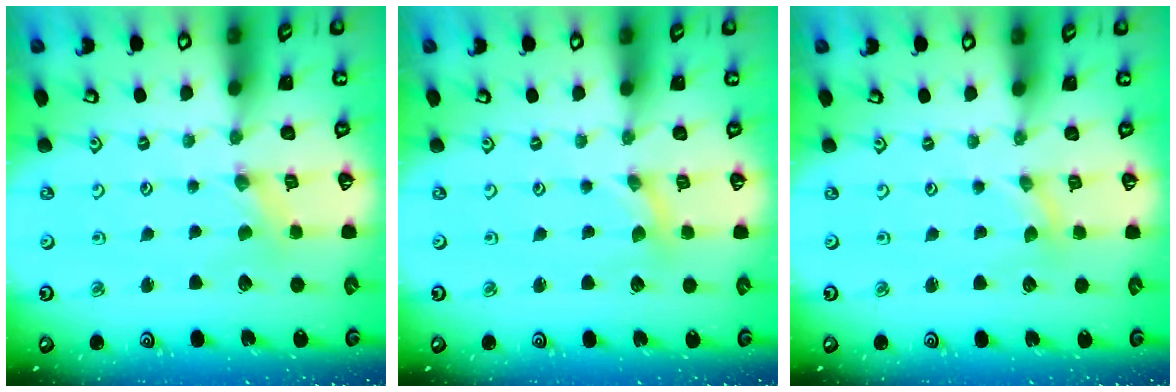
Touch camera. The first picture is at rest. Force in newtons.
{"total": 0.0}
{"total": 0.0}